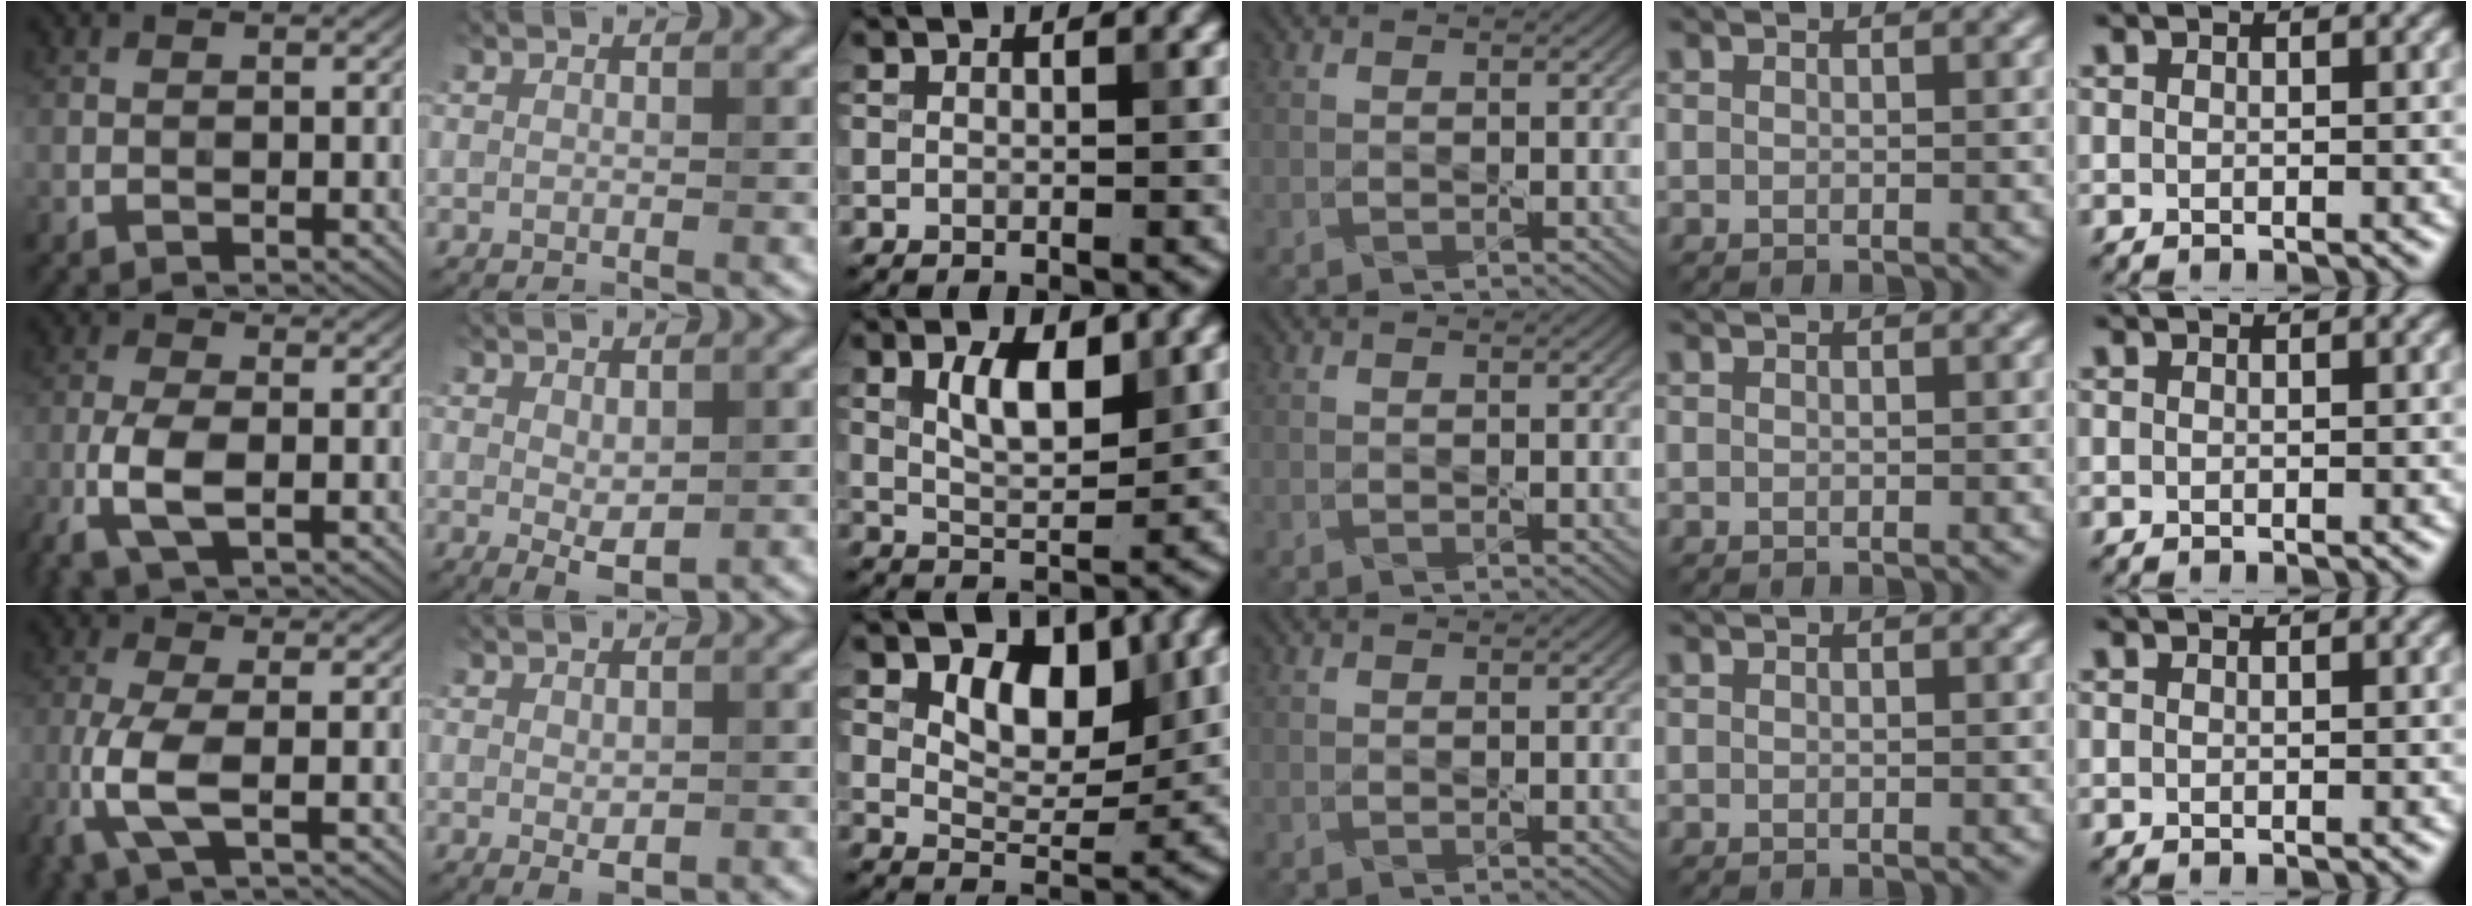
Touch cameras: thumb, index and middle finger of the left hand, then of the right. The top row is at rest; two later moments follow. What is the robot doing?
{"motion": "cut", "object": "origami paper"}